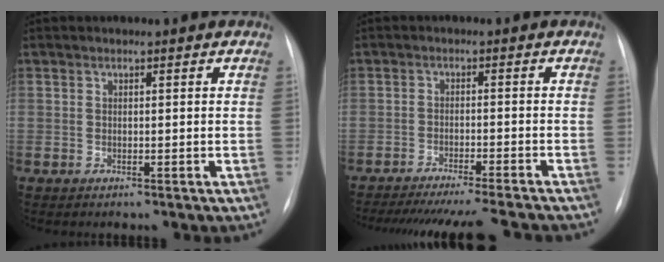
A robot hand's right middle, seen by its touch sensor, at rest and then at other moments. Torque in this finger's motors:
{"motor_torque": [0.28, -0.28, 0.17, 0.10]}